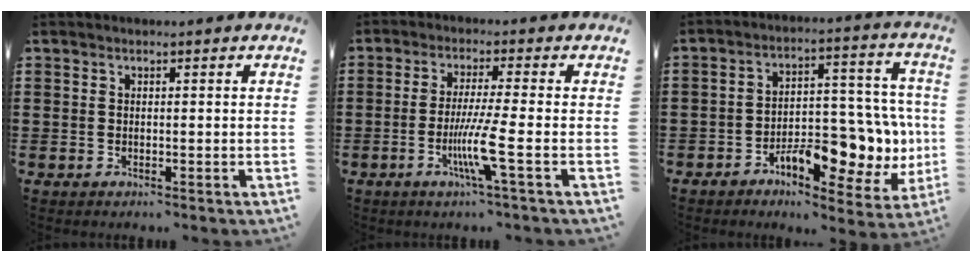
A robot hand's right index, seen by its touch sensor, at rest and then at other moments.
{"total": 7.0, "force": [-2.4, -0.4, 6.5], "torque": [-0.131, -0.022, -0.048]}
{"total": 10.9, "force": [-4.1, 5.7, 8.4], "torque": [-0.109, 0.005, -0.070]}